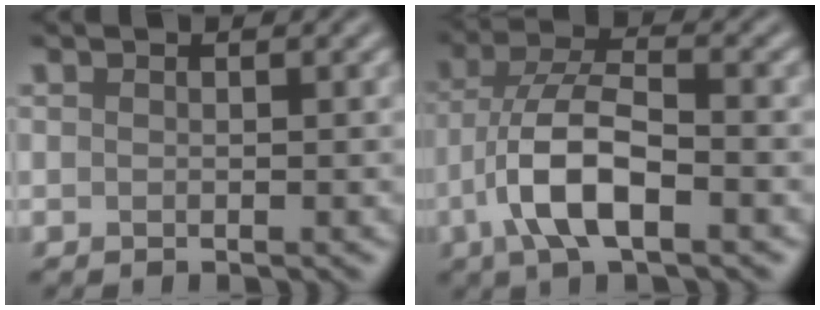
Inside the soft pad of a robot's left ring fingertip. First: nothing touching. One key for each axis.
{"total": 7.0, "fx": -2.4, "fy": 2.8, "fz": 6.0, "tx": -0.116, "ty": 0.010, "tz": -0.052}